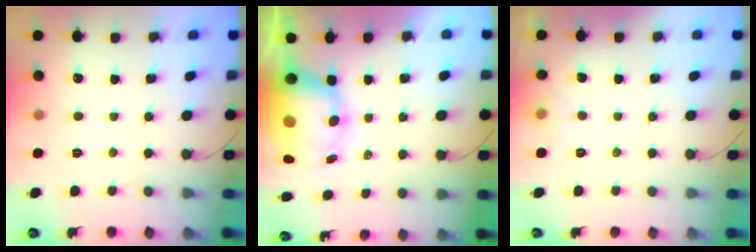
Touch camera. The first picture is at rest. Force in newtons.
{"total": 12.3, "press": 11.9, "slide": 3.2}
{"total": 6.5, "press": 3.6, "slide": 5.4}